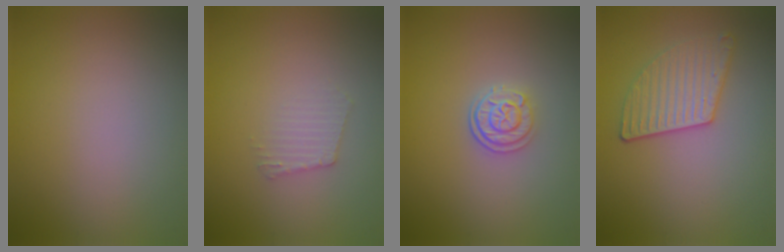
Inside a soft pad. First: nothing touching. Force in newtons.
{"total": 1.7, "press": 1.7, "slide": 0.2}
{"total": 2.6, "press": 2.2, "slide": 1.3}
{"total": 3.0, "press": 2.9, "slide": 0.7}